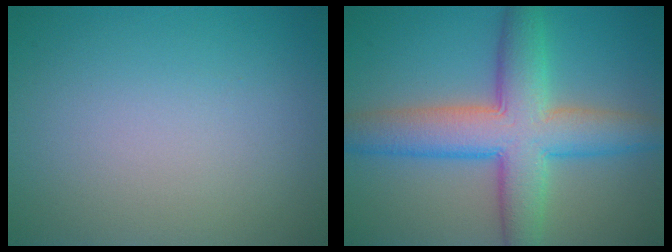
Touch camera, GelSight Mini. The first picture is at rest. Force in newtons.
{"total": 8.7, "press": 8.7, "slide": 0.4}